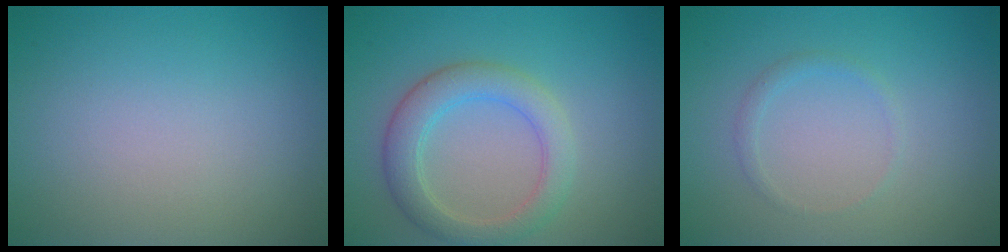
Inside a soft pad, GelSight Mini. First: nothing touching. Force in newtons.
{"total": 4.0, "press": 4.0, "slide": 0.2}
{"total": 0.9, "press": 0.9, "slide": 0.1}